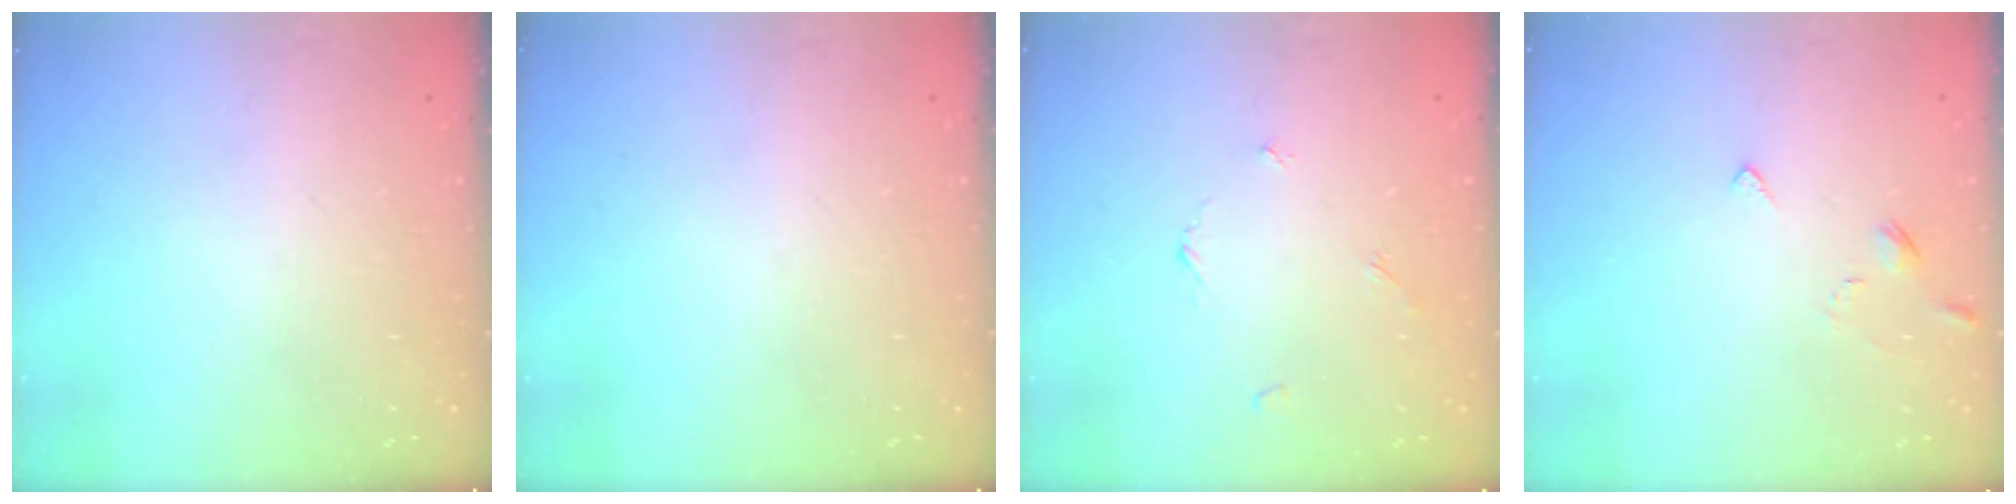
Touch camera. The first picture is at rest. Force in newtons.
{"total": 0.0}
{"total": 3.2, "press": 3.2, "slide": 0.4}
{"total": 3.2, "press": 3.1, "slide": 0.6}